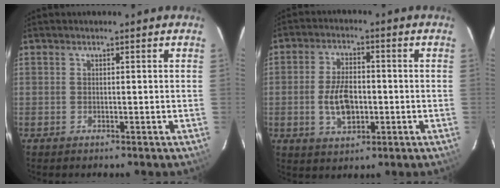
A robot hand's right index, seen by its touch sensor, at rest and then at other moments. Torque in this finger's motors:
{"motor_torque": [0.34, -0.12, 0.21, 0.07]}